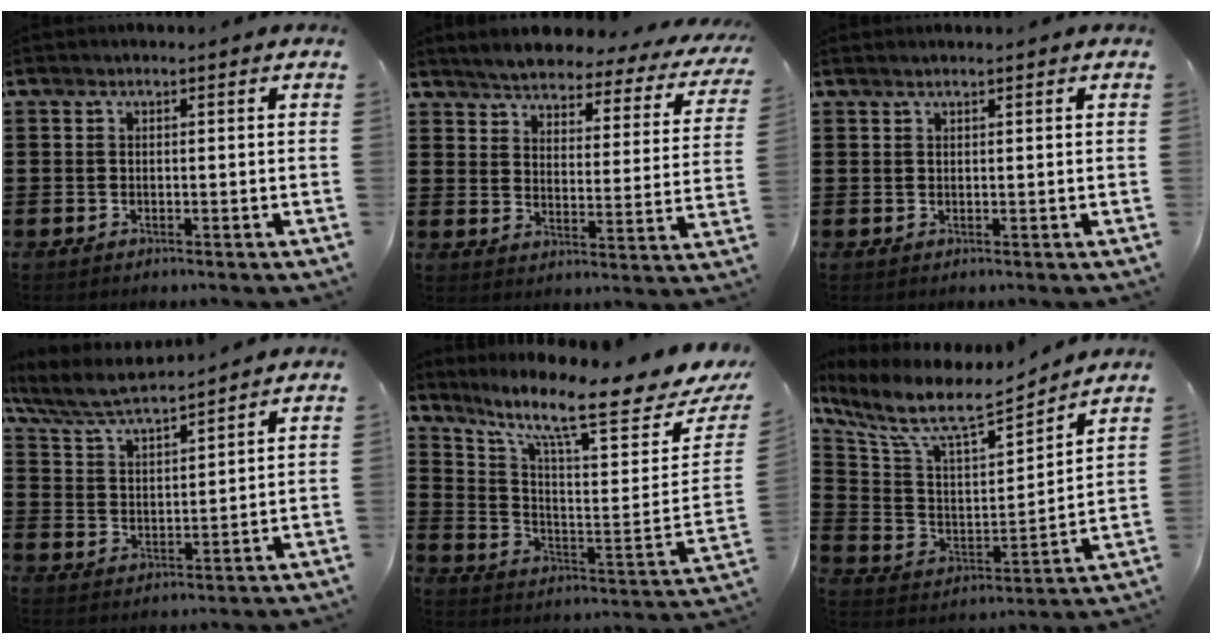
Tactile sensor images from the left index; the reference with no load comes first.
{"total": 3.9, "force": [3.8, 0.1, 0.9], "torque": [-0.041, -0.033, 0.058]}
{"total": 0.8, "force": [0.7, -0.1, 0.5], "torque": [-0.009, -0.001, 0.013]}
{"total": 5.8, "force": [5.2, 0.3, 2.5], "torque": [-0.070, -0.029, 0.089]}
{"total": 10.8, "force": [8.1, 1.1, 7.0], "torque": [-0.153, -0.067, 0.129]}
{"total": 9.3, "force": [7.4, 2.3, 5.2], "torque": [-0.134, -0.045, 0.122]}